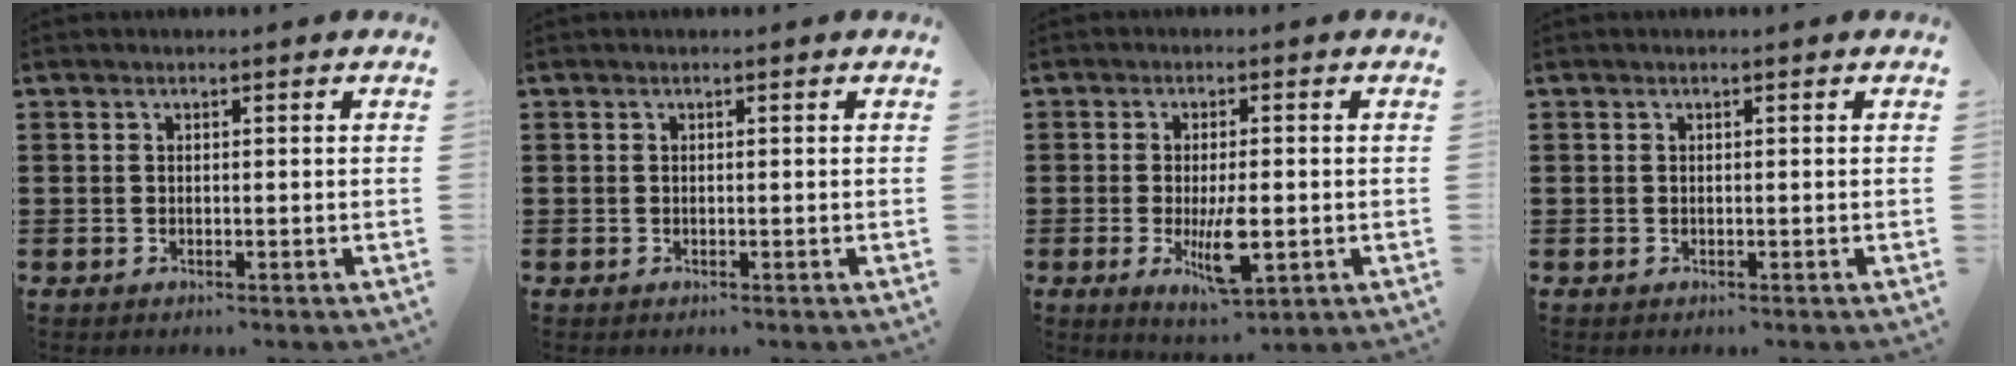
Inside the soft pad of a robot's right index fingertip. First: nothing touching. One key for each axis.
{"total": 0.0}
{"total": 7.3, "fx": -1.6, "fy": 2.3, "fz": 6.8, "tx": -0.129, "ty": -0.017, "tz": -0.030}
{"total": 0.0}